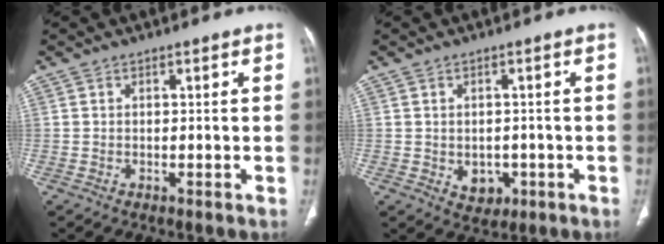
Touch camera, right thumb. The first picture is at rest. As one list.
[{"total": 4.5, "force": [-1.1, 3.5, 2.6], "torque": [-0.020, 0.005, -0.002]}]